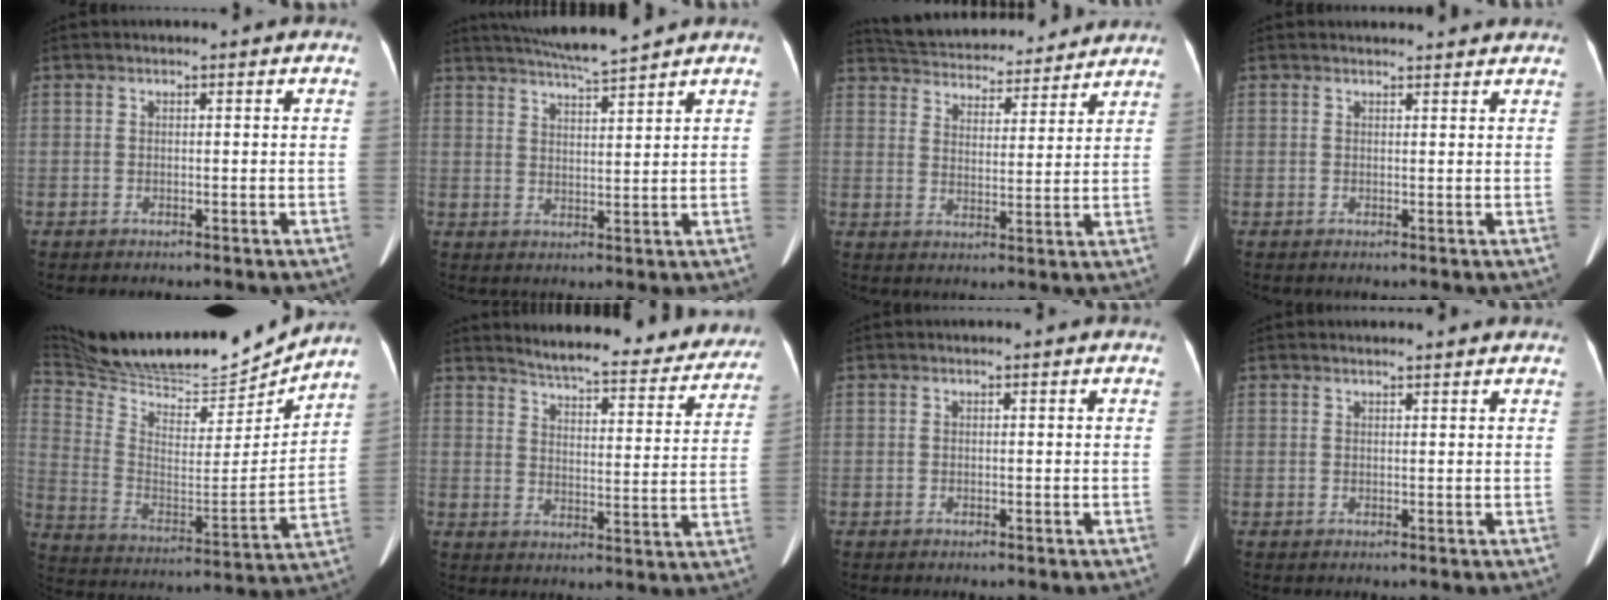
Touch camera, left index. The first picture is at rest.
{"total": 7.8, "force": [7.1, -0.9, 3.0], "torque": [-0.056, 0.005, 0.120]}
{"total": 18.8, "force": [17.5, 4.7, 5.0], "torque": [-0.091, 0.029, 0.249]}
{"total": 4.9, "force": [4.7, 1.1, 0.8], "torque": [-0.005, 0.022, 0.049]}
{"total": 25.4, "force": [23.7, 4.0, 8.2], "torque": [-0.168, -0.032, 0.374]}
{"total": 22.0, "force": [20.4, 4.0, 7.4], "torque": [-0.089, -0.053, 0.243]}
{"total": 0.0}
{"total": 2.5, "force": [2.5, 0.2, 0.6], "torque": [-0.012, 0.013, 0.030]}